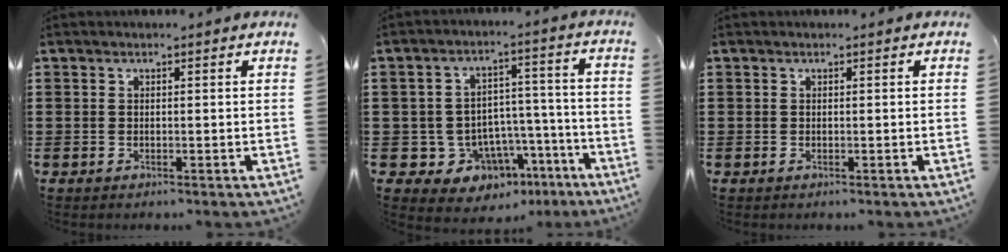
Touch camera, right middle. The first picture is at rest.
{"total": 7.8, "force": [-5.1, 5.6, 1.5], "torque": [-0.039, 0.034, -0.089]}
{"total": 0.0}